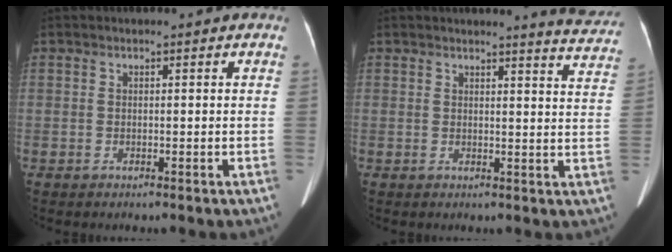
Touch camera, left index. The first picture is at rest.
{"total": 7.0, "force": [7.0, -0.3, 0.8], "torque": [-0.011, -0.048, 0.057]}